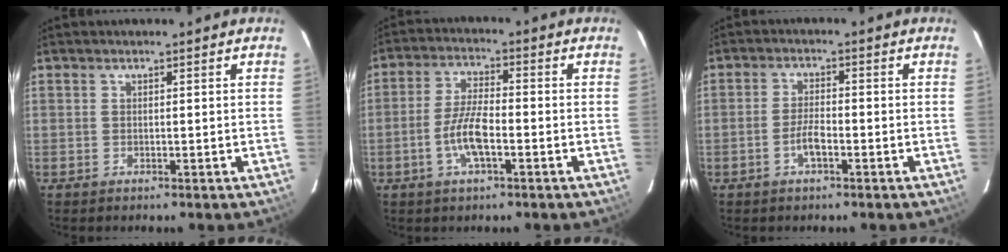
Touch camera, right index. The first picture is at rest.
{"total": 7.1, "force": [-2.6, 2.0, 6.3], "torque": [-0.131, 0.003, -0.053]}
{"total": 3.6, "force": [-1.8, 1.1, 2.9], "torque": [-0.064, 0.004, -0.034]}